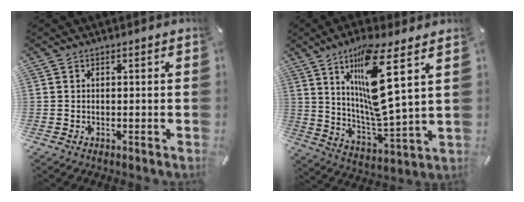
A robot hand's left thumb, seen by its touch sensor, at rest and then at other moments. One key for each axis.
{"total": 16.0, "fx": 7.5, "fy": 2.4, "fz": 13.9, "tx": -0.285, "ty": -0.040, "tz": 0.109}